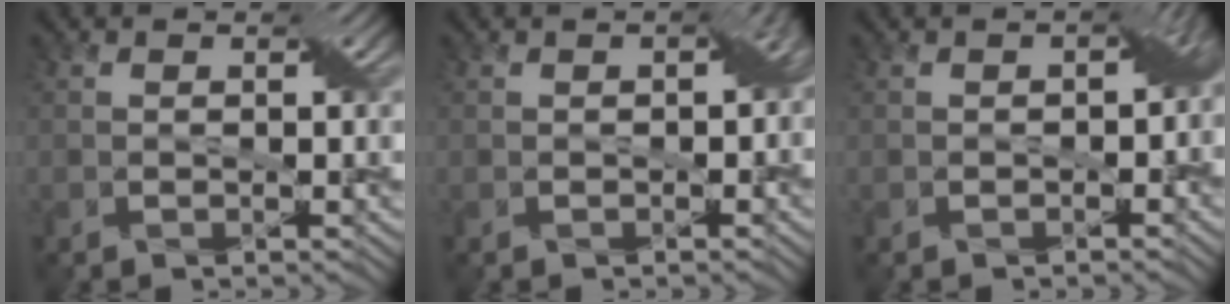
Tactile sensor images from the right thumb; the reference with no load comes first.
{"total": 3.3, "force": [-0.1, 1.9, 2.7], "torque": [-0.029, 0.000, 0.002]}
{"total": 3.6, "force": [-0.6, 2.2, 2.7], "torque": [-0.031, -0.006, -0.009]}